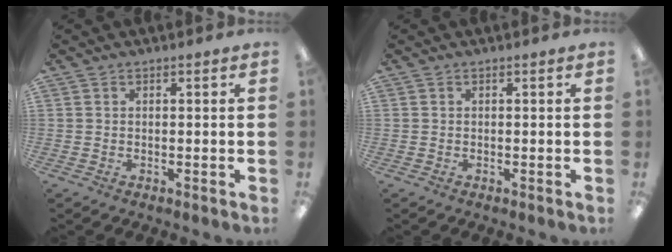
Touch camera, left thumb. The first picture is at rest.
{"total": 0.0}